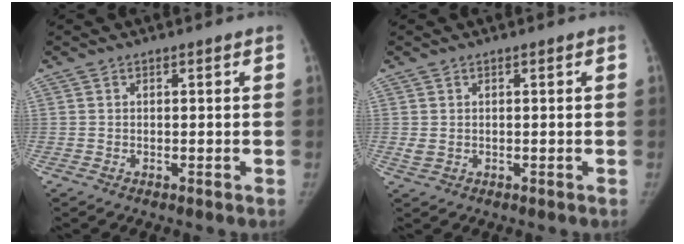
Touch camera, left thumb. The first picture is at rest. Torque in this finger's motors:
{"motor_torque": [0.04, 0.04, 0.39, -0.17, 0.02]}